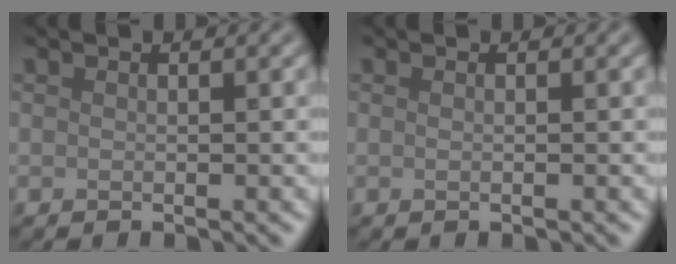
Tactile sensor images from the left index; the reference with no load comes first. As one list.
[{"total": 0.6, "force": [0.1, 0.2, 0.5], "torque": [-0.007, -0.001, -0.004]}]